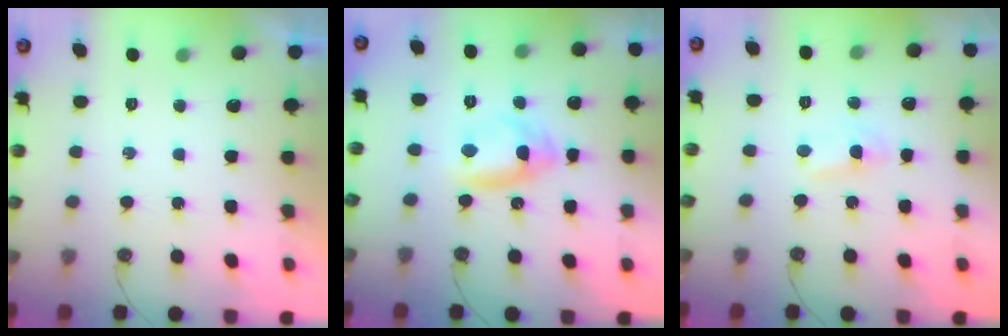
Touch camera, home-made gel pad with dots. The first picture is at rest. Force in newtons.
{"total": 10.0, "press": 8.2, "slide": 5.7}
{"total": 2.7, "press": 2.7, "slide": 0.3}